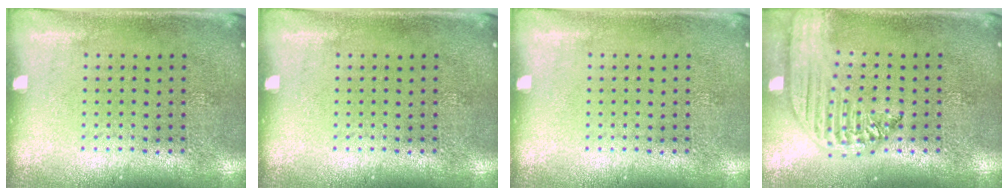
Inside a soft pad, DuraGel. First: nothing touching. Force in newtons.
{"total": 0.0}
{"total": 0.0}
{"total": 2.4, "press": 2.1, "slide": 1.3}